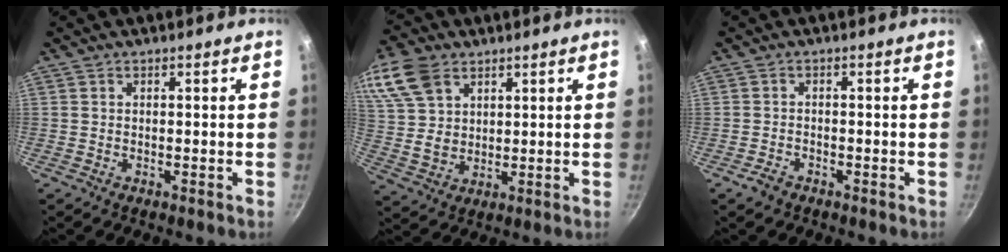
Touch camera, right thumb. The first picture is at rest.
{"total": 13.4, "force": [6.9, 9.1, 6.9], "torque": [-0.133, -0.012, 0.141]}
{"total": 2.2, "force": [-1.6, 1.2, 0.8], "torque": [-0.017, 0.017, -0.028]}